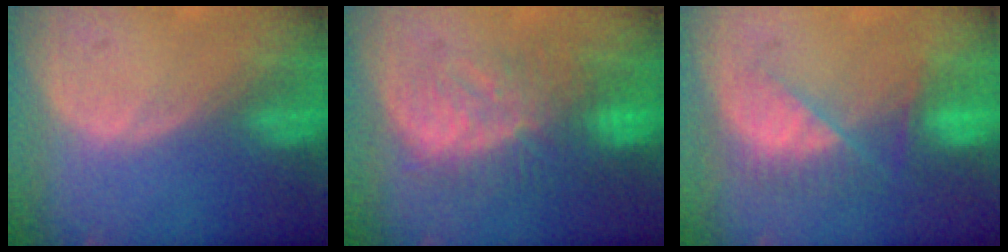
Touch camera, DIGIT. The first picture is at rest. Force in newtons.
{"total": 9.9, "press": 9.1, "slide": 3.9}
{"total": 7.6, "press": 6.9, "slide": 3.1}